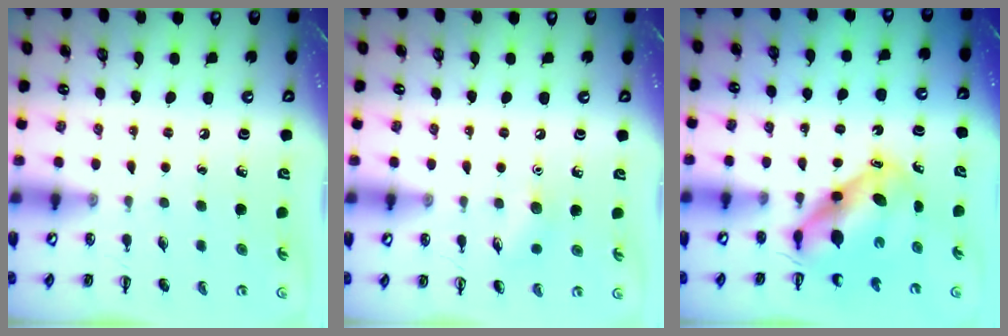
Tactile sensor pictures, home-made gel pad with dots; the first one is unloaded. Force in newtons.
{"total": 6.2, "press": 6.1, "slide": 1.4}
{"total": 6.4, "press": 6.2, "slide": 1.6}